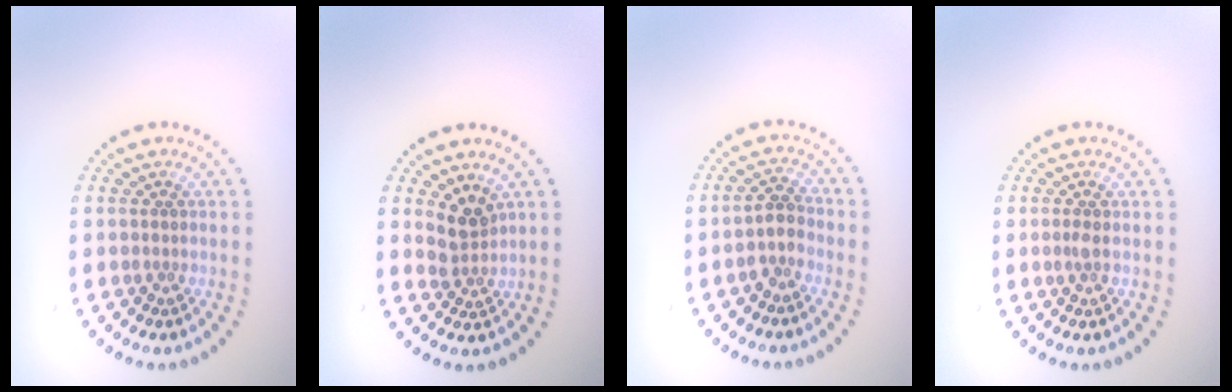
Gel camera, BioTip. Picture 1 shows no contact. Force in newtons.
{"total": 2.2, "press": 1.8, "slide": 1.4}
{"total": 2.0, "press": 1.6, "slide": 1.3}
{"total": 0.7, "press": 0.6, "slide": 0.4}